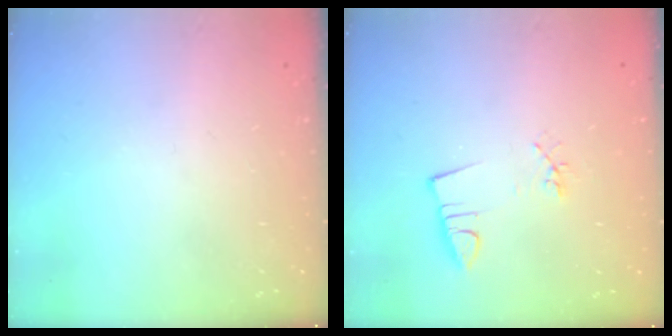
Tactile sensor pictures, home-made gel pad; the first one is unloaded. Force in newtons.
{"total": 2.9, "press": 1.5, "slide": 2.5}